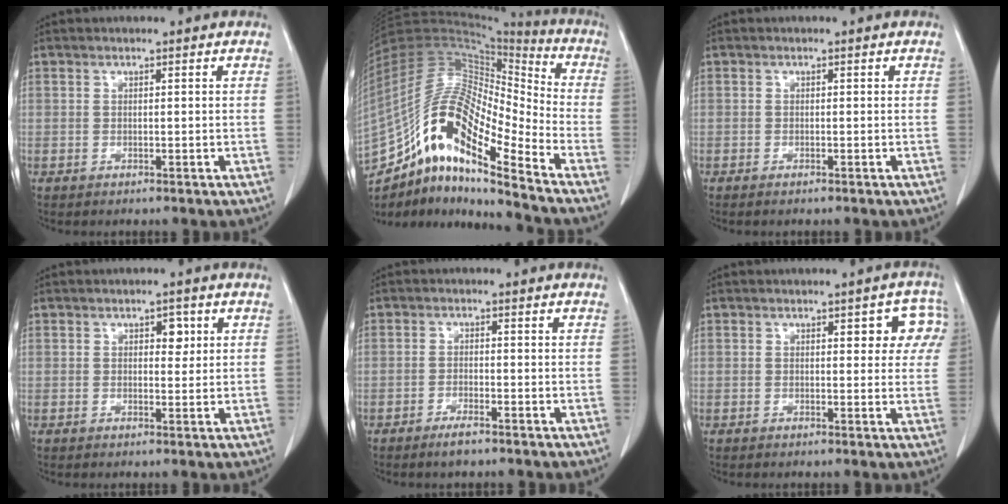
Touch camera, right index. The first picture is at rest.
{"total": 19.5, "force": [-12.5, 3.7, 14.5], "torque": [-0.292, 0.031, -0.223]}
{"total": 0.6, "force": [-0.5, 0.1, 0.4], "torque": [-0.012, -0.002, -0.007]}
{"total": 2.3, "force": [0.8, 1.4, 1.7], "torque": [-0.019, 0.003, 0.011]}
{"total": 2.6, "force": [-2.0, 0.4, 1.7], "torque": [-0.033, -0.002, -0.036]}
{"total": 5.6, "force": [2.0, 2.7, 4.5], "torque": [-0.030, 0.016, 0.018]}